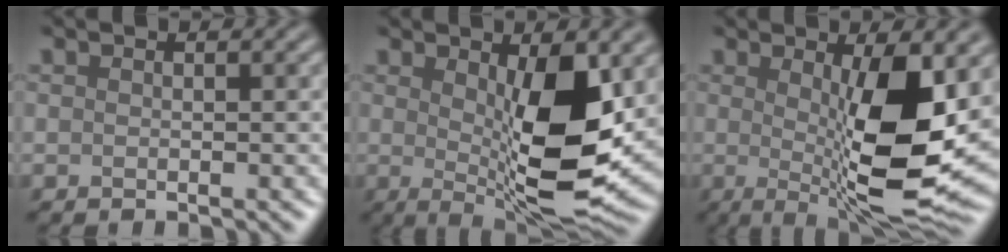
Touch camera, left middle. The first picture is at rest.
{"total": 9.2, "force": [0.5, 2.6, 8.8], "torque": [-0.137, -0.022, 0.017]}
{"total": 10.3, "force": [-0.1, 2.5, 10.0], "torque": [-0.156, -0.023, 0.009]}